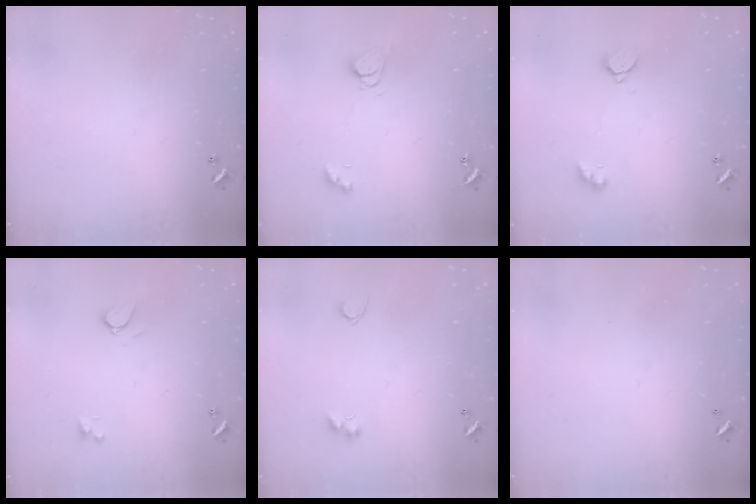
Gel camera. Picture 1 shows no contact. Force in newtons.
{"total": 5.1, "press": 5.0, "slide": 0.4}
{"total": 2.2, "press": 2.1, "slide": 0.6}
{"total": 1.6, "press": 1.4, "slide": 0.6}
{"total": 2.8, "press": 2.6, "slide": 0.9}
{"total": 2.8, "press": 2.8, "slide": 0.1}